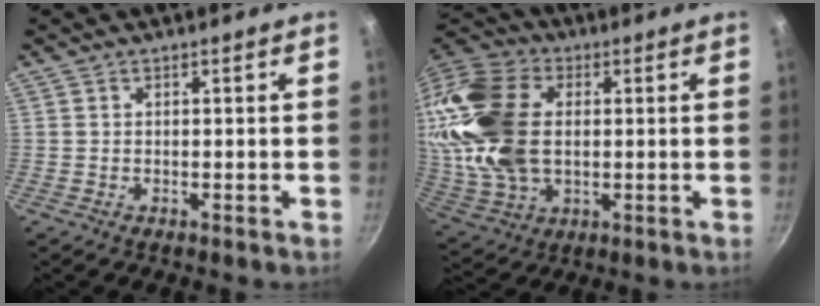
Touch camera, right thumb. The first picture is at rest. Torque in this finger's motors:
{"motor_torque": [2.51, 2.50, 1.65, -0.88, 0.88]}